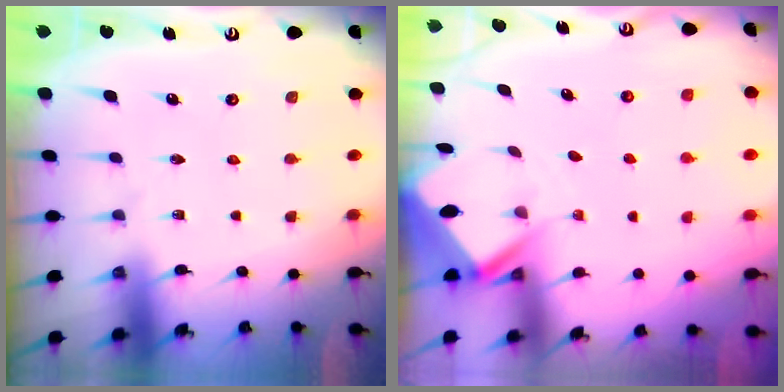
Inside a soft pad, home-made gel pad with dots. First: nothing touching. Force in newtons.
{"total": 3.1, "press": 3.1, "slide": 0.3}